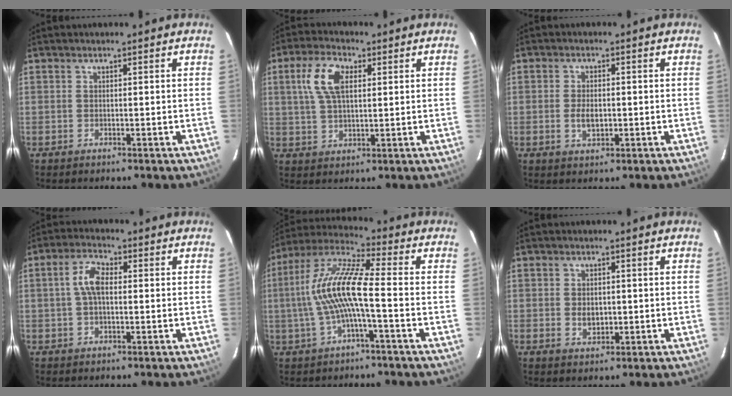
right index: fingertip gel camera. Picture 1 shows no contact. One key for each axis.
{"total": 8.6, "fx": 2.7, "fy": 4.4, "fz": 6.9, "tx": -0.141, "ty": 0.018, "tz": 0.053}
{"total": 3.6, "fx": -0.6, "fy": 2.2, "fz": 2.8, "tx": -0.053, "ty": -0.004, "tz": -0.008}
{"total": 5.1, "fx": 0.3, "fy": 2.4, "fz": 4.5, "tx": -0.092, "ty": 0.014, "tz": 0.006}
{"total": 12.6, "fx": -1.3, "fy": 2.0, "fz": 12.4, "tx": -0.247, "ty": 0.013, "tz": -0.026}
{"total": 3.1, "fx": -0.3, "fy": 2.3, "fz": 2.0, "tx": -0.032, "ty": -0.002, "tz": -0.002}